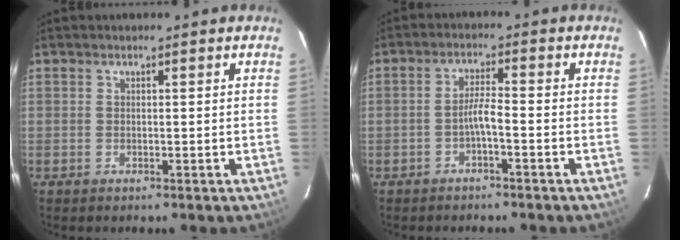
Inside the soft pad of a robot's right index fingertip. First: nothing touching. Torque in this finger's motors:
{"motor_torque": [0.54, -0.25, 0.25, 0.08]}